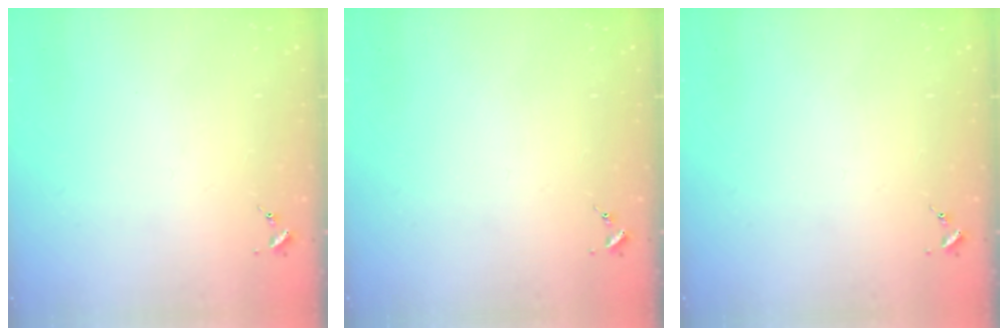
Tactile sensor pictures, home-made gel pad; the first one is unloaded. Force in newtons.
{"total": 0.0}
{"total": 0.0}